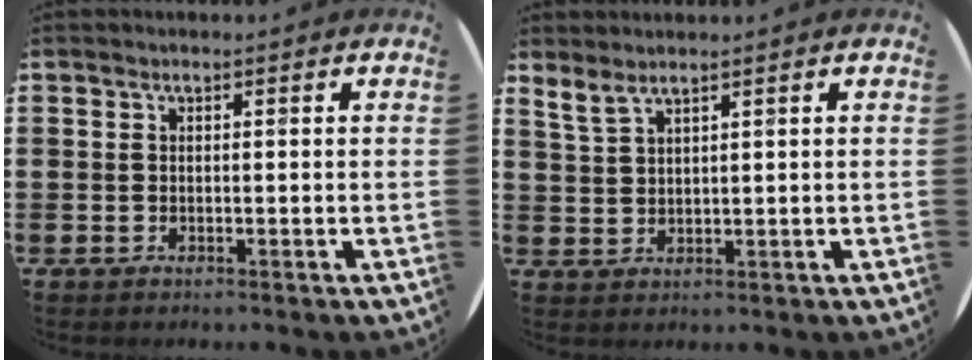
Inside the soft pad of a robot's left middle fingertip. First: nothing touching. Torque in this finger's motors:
{"motor_torque": [0.25, -0.41, 0.04, 0.02]}